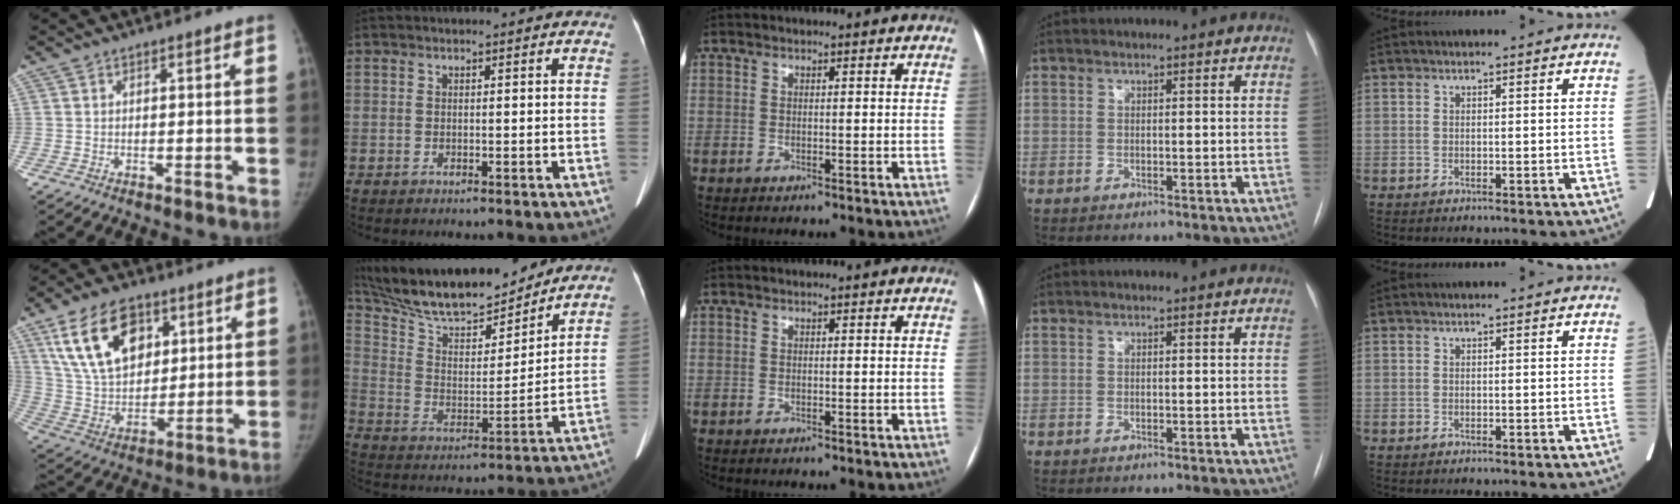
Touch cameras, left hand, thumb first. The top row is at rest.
{"thumb": {"total": 17.8, "force": [8.4, 10.9, 11.2], "torque": [-0.167, -0.029, 0.167]}, "index": {"total": 20.1, "force": [17.8, 3.6, 8.8], "torque": [-0.161, 0.013, 0.302]}}